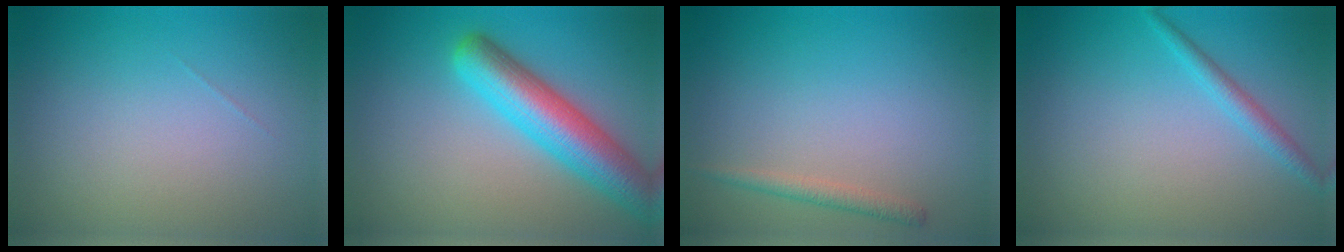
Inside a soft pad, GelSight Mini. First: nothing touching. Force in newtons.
{"total": 6.9, "press": 6.9, "slide": 0.4}
{"total": 1.4, "press": 1.4, "slide": 0.1}
{"total": 1.6, "press": 1.6, "slide": 0.1}